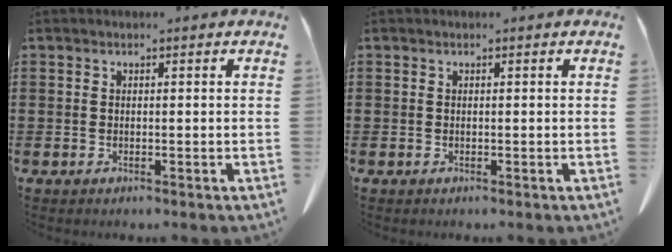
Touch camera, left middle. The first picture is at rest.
{"total": 0.0}